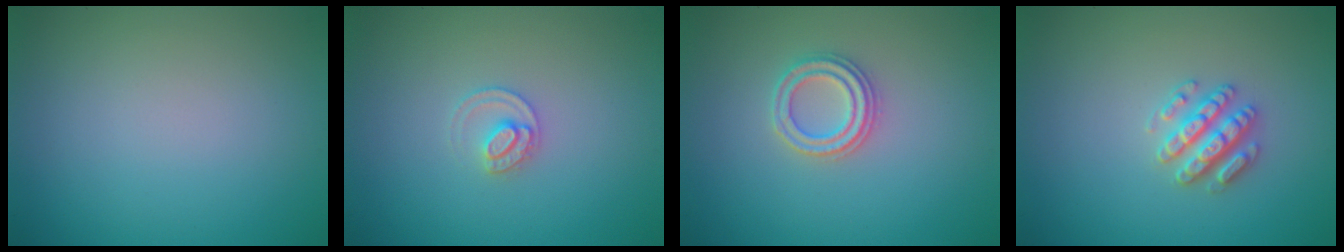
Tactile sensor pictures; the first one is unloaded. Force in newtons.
{"total": 1.7, "press": 1.7, "slide": 0.1}
{"total": 2.3, "press": 2.3, "slide": 0.2}
{"total": 2.9, "press": 2.8, "slide": 0.6}